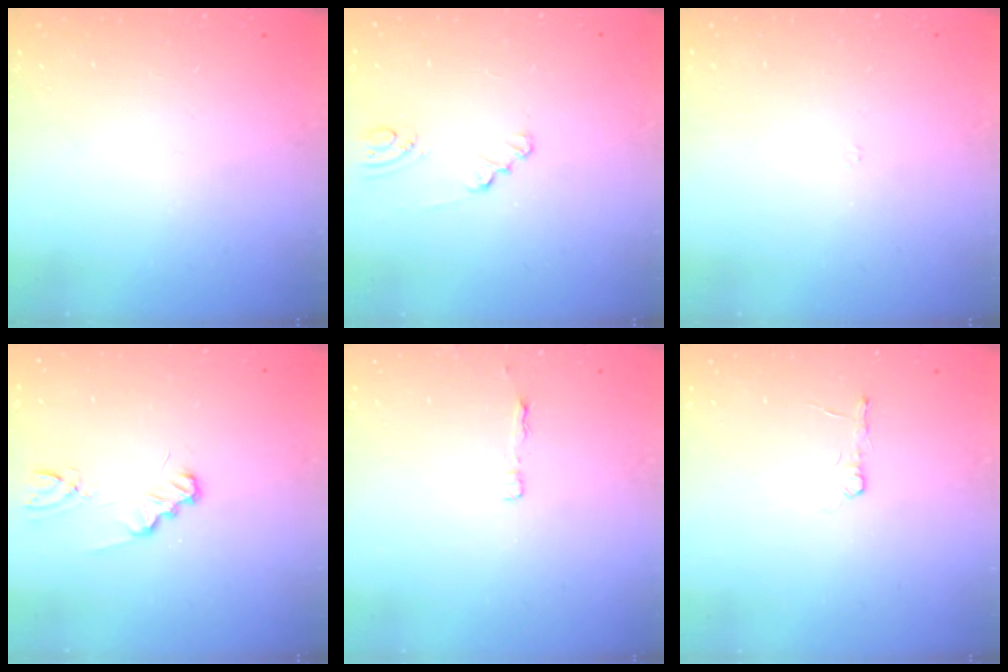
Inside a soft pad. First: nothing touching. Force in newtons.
{"total": 1.7, "press": 1.7, "slide": 0.3}
{"total": 1.8, "press": 1.7, "slide": 0.3}
{"total": 1.9, "press": 1.9, "slide": 0.2}
{"total": 2.9, "press": 2.9, "slide": 0.4}
{"total": 2.7, "press": 2.7, "slide": 0.4}